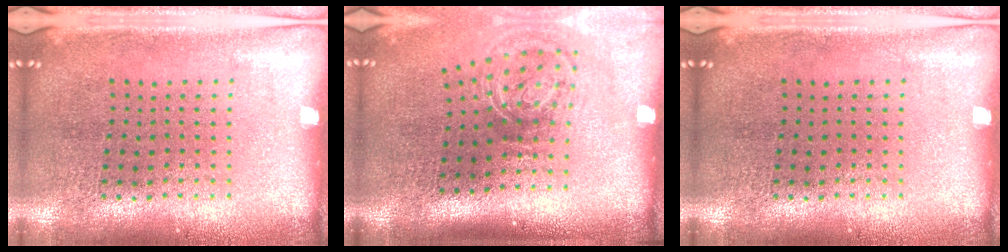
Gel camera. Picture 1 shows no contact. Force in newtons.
{"total": 2.0, "press": 1.2, "slide": 1.6}
{"total": 0.0}